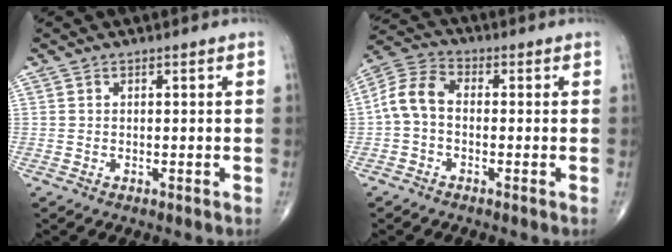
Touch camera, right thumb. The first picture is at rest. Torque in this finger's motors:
{"motor_torque": [0.01, 0.01, 0.06, -0.09, 0.08]}